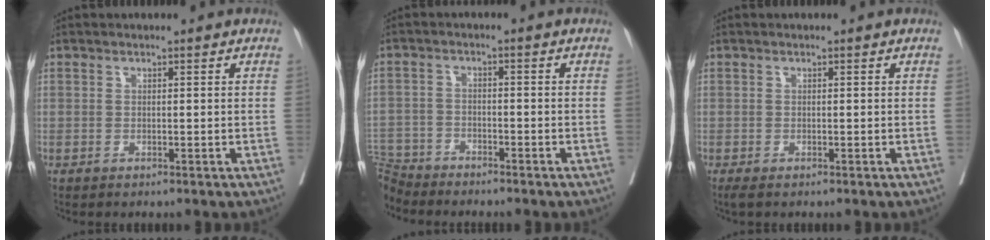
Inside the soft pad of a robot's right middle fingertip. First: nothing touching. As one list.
[{"total": 6.8, "force": [-6.6, 1.3, -0.2], "torque": [0.004, 0.002, -0.126]}, {"total": 1.0, "force": [-0.8, 0.3, 0.6], "torque": [-0.006, -0.005, -0.011]}]